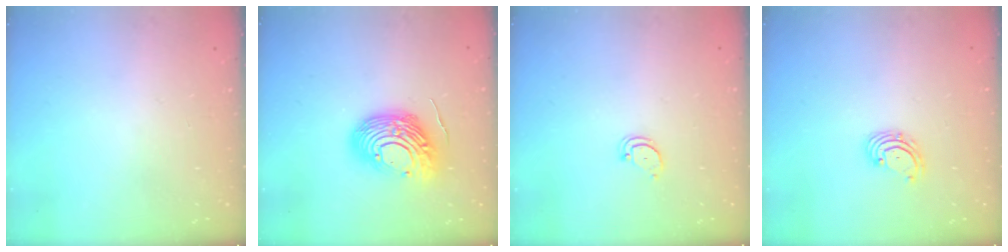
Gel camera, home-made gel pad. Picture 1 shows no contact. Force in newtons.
{"total": 14.4, "press": 14.3, "slide": 2.2}
{"total": 2.4, "press": 2.4, "slide": 0.2}
{"total": 2.7, "press": 2.7, "slide": 0.6}